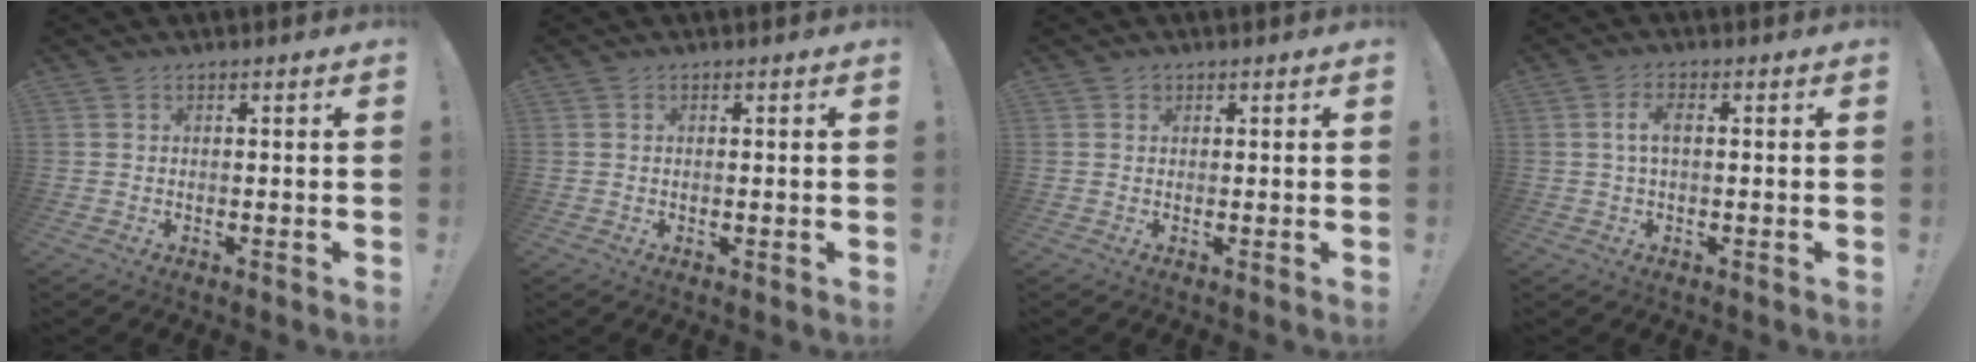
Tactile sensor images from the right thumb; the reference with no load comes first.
{"total": 0.5, "force": [0.0, 0.2, 0.5], "torque": [-0.003, -0.001, -0.001]}
{"total": 1.1, "force": [0.6, 0.9, 0.1], "torque": [0.002, 0.001, 0.010]}
{"total": 4.4, "force": [0.6, 1.7, 4.0], "torque": [-0.073, 0.003, 0.006]}